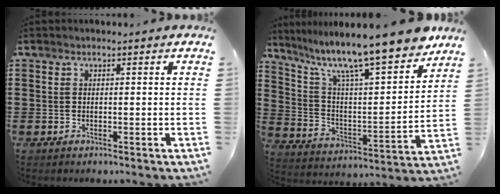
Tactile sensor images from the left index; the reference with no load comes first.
{"total": 12.4, "force": [10.5, 1.0, 6.5], "torque": [-0.151, -0.078, 0.174]}